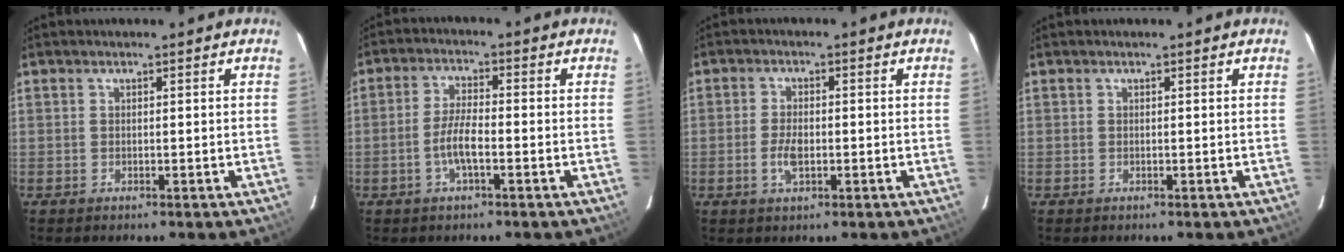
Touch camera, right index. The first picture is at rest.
{"total": 5.0, "force": [-2.0, 1.1, 4.5], "torque": [-0.094, 0.003, -0.039]}
{"total": 3.9, "force": [-1.1, 1.9, 3.2], "torque": [-0.067, -0.001, -0.020]}
{"total": 0.0}